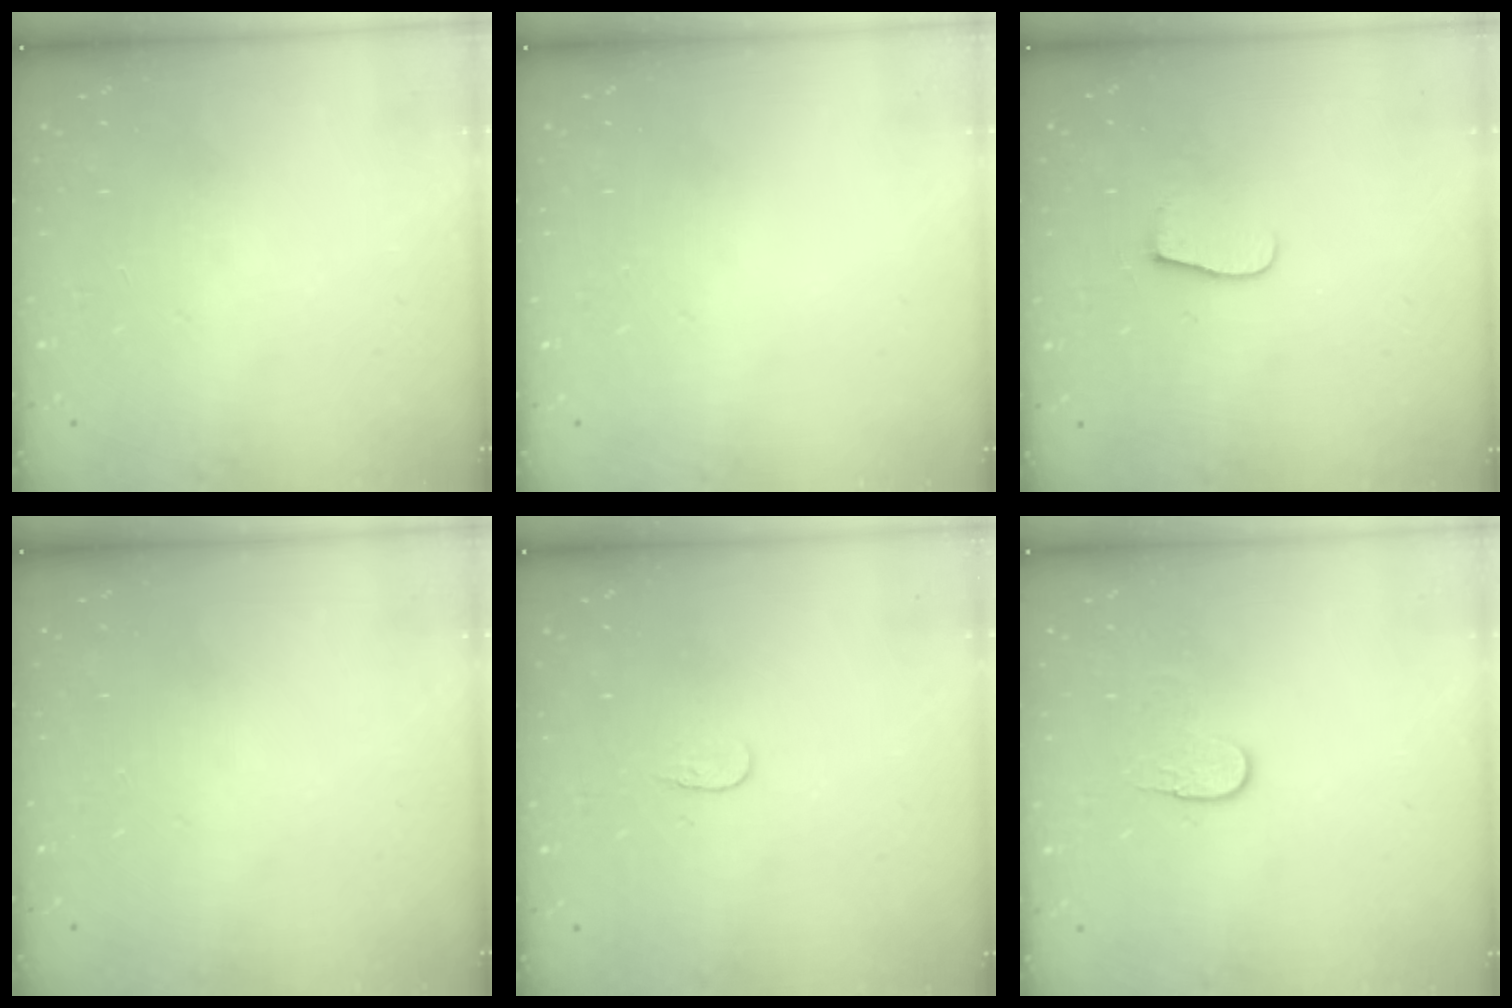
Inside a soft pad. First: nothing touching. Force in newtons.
{"total": 0.0}
{"total": 5.4, "press": 5.4, "slide": 0.5}
{"total": 0.0}
{"total": 3.8, "press": 3.7, "slide": 0.4}
{"total": 5.3, "press": 5.3, "slide": 0.5}